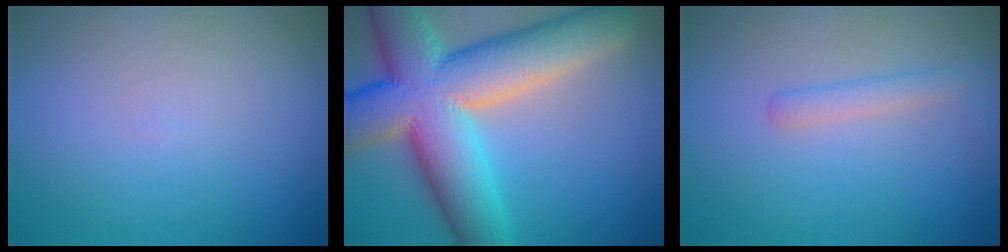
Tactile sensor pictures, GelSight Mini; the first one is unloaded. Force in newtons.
{"total": 14.6, "press": 14.5, "slide": 0.6}
{"total": 1.6, "press": 1.6, "slide": 0.0}